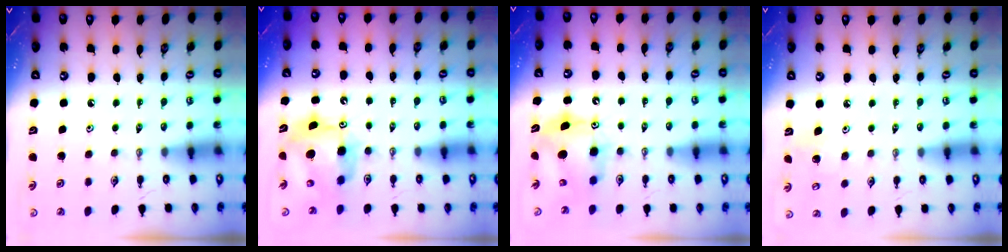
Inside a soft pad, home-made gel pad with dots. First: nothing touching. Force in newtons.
{"total": 11.2, "press": 11.2, "slide": 1.2}
{"total": 9.7, "press": 9.7, "slide": 0.6}
{"total": 6.5, "press": 6.5, "slide": 0.4}